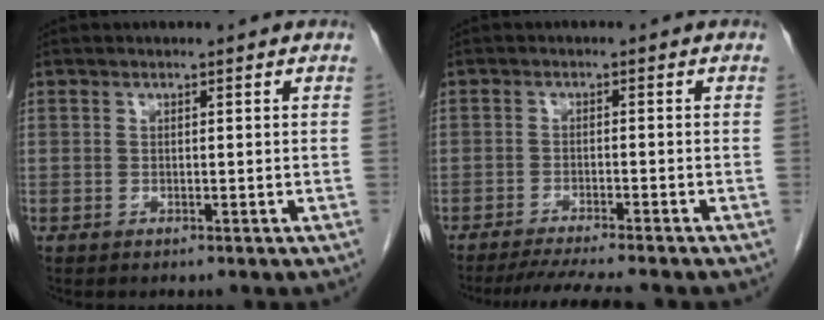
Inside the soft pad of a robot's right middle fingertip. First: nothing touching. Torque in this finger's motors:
{"motor_torque": [0.08, -0.07, 0.03, 0.04]}